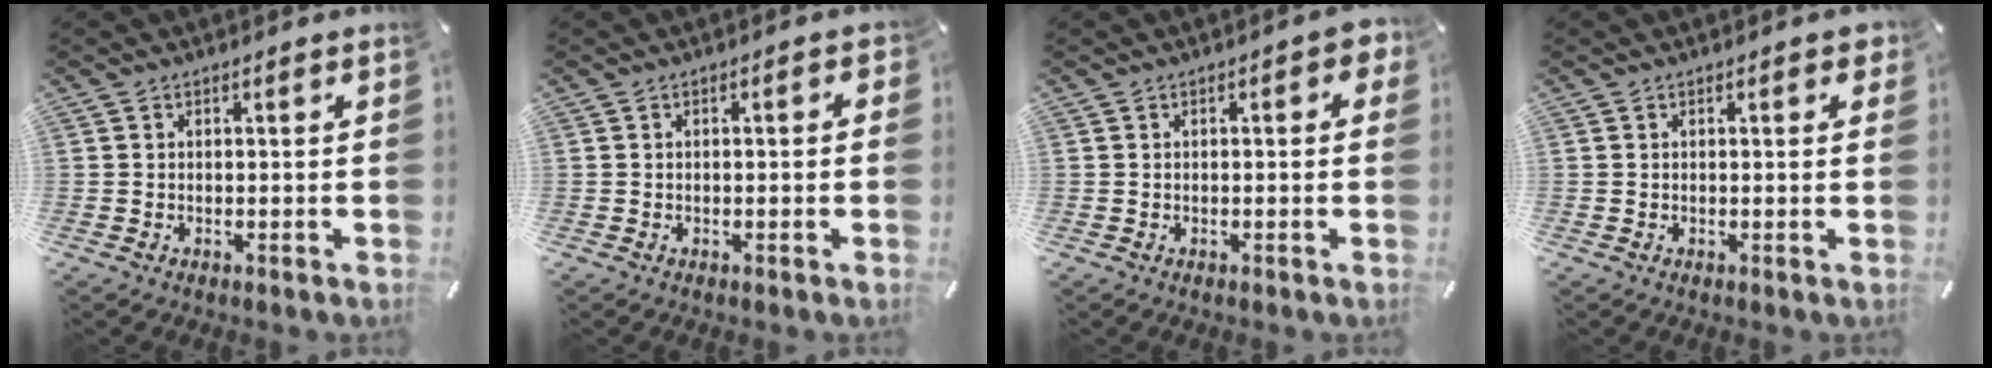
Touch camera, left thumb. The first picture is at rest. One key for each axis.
{"total": 1.1, "fx": -0.4, "fy": 0.6, "fz": 0.9, "tx": -0.015, "ty": 0.002, "tz": -0.007}
{"total": 2.6, "fx": 0.0, "fy": 1.2, "fz": 2.3, "tx": -0.026, "ty": 0.000, "tz": -0.005}
{"total": 1.3, "fx": 0.4, "fy": 0.6, "fz": 1.1, "tx": -0.007, "ty": -0.002, "tz": 0.002}